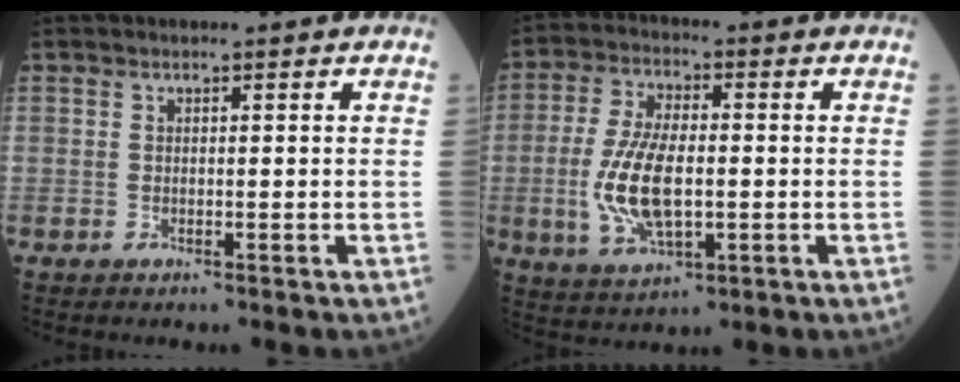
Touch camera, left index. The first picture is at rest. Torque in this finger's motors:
{"motor_torque": [1.70, 0.43, 0.81, 0.21]}